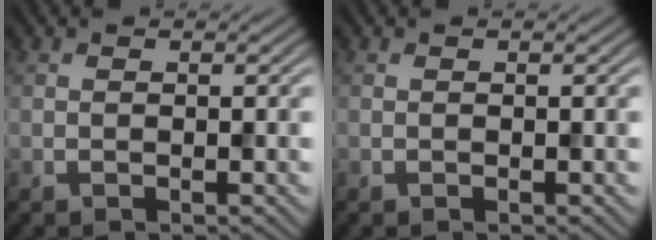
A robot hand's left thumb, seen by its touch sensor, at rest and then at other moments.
{"total": 0.0}